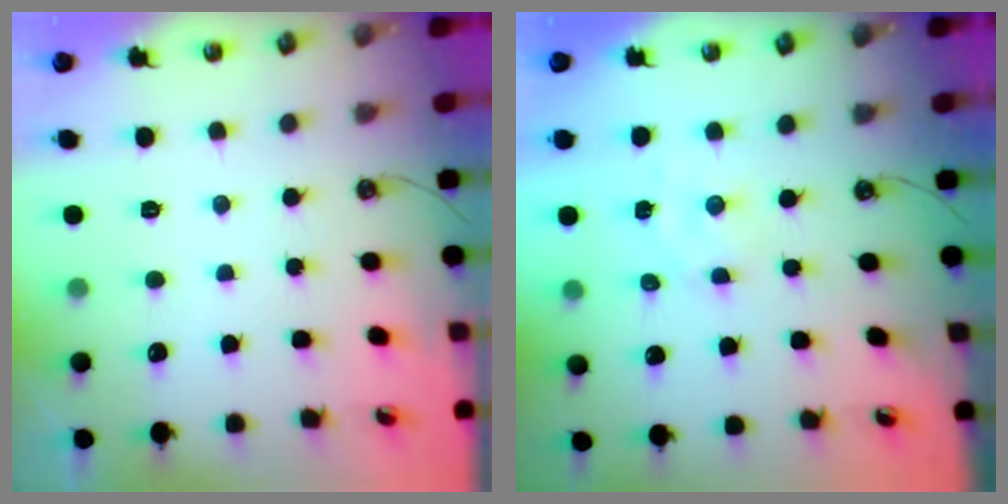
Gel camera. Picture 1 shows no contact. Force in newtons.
{"total": 2.1, "press": 2.0, "slide": 0.3}